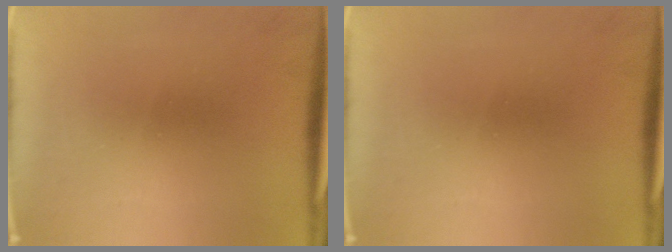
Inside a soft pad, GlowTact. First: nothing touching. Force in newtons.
{"total": 0.0}